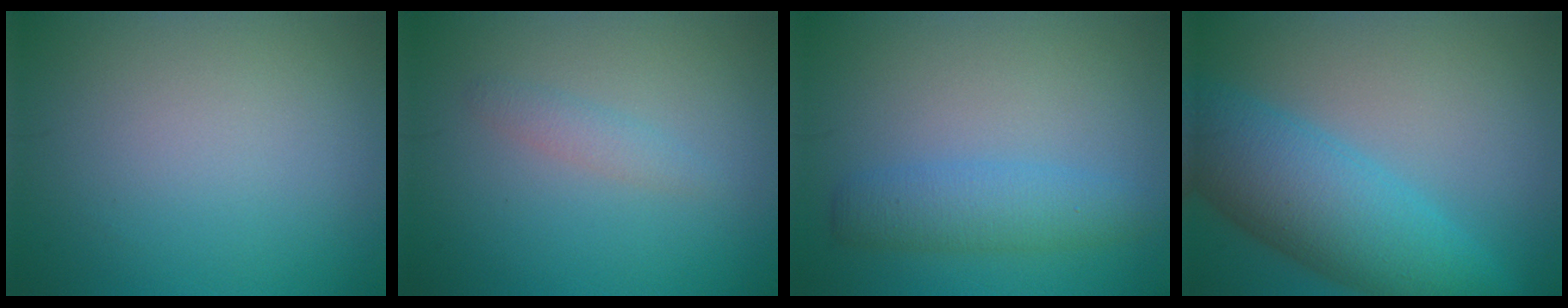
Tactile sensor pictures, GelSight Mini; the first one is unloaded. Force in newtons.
{"total": 1.3, "press": 1.3, "slide": 0.0}
{"total": 3.3, "press": 3.3, "slide": 0.1}
{"total": 8.6, "press": 8.6, "slide": 0.1}